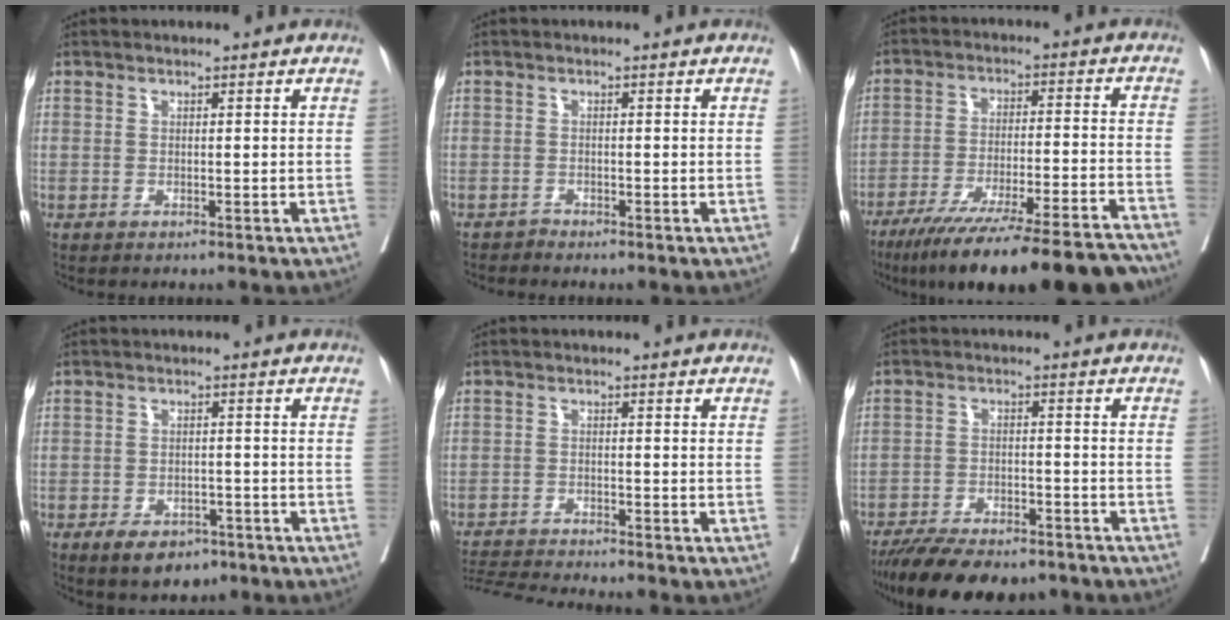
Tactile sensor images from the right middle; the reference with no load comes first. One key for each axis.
{"total": 0.8, "fx": -0.7, "fy": -0.1, "fz": -0.3, "tx": 0.004, "ty": -0.005, "tz": -0.014}
{"total": 22.9, "fx": -19.4, "fy": 1.2, "fz": 12.1, "tx": -0.132, "ty": -0.030, "tz": -0.286}
{"total": 6.0, "fx": -4.0, "fy": 3.3, "fz": 3.0, "tx": -0.045, "ty": 0.001, "tz": -0.056}
{"total": 6.2, "fx": -5.9, "fy": -1.6, "fz": 1.0, "tx": -0.023, "ty": -0.015, "tz": -0.104}
{"total": 13.5, "fx": -11.2, "fy": 4.1, "fz": 6.3, "tx": -0.106, "ty": -0.007, "tz": -0.169}